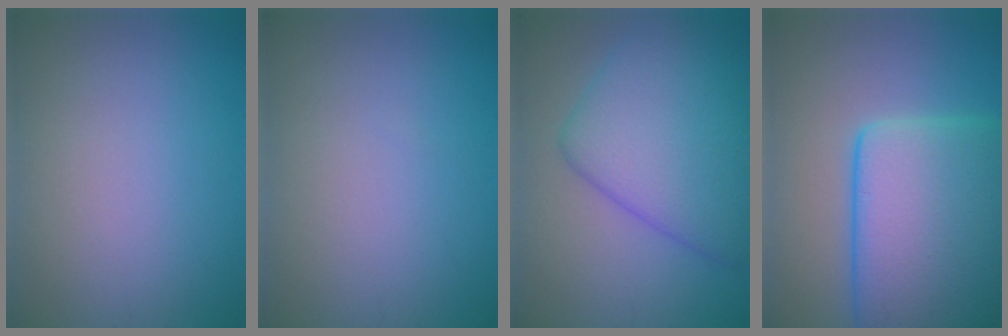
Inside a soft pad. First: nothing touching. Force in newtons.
{"total": 0.0}
{"total": 8.8, "press": 8.8, "slide": 0.4}
{"total": 14.6, "press": 14.6, "slide": 0.1}